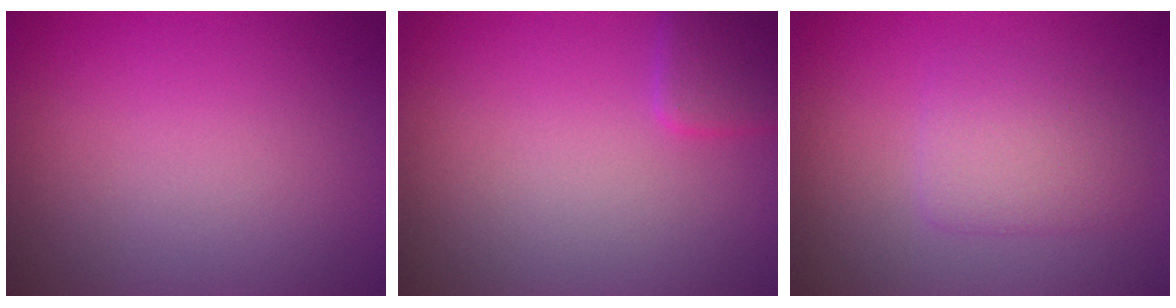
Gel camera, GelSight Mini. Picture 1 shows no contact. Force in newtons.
{"total": 2.1, "press": 2.1, "slide": 0.1}
{"total": 2.6, "press": 2.6, "slide": 0.2}